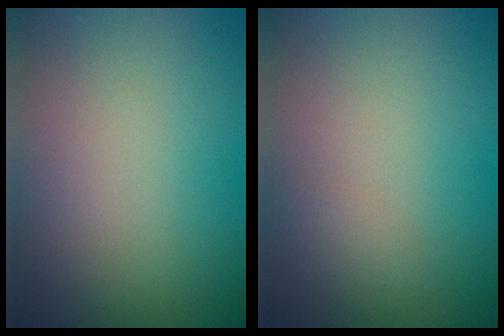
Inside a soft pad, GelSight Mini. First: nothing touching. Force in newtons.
{"total": 0.8, "press": 0.8, "slide": 0.0}